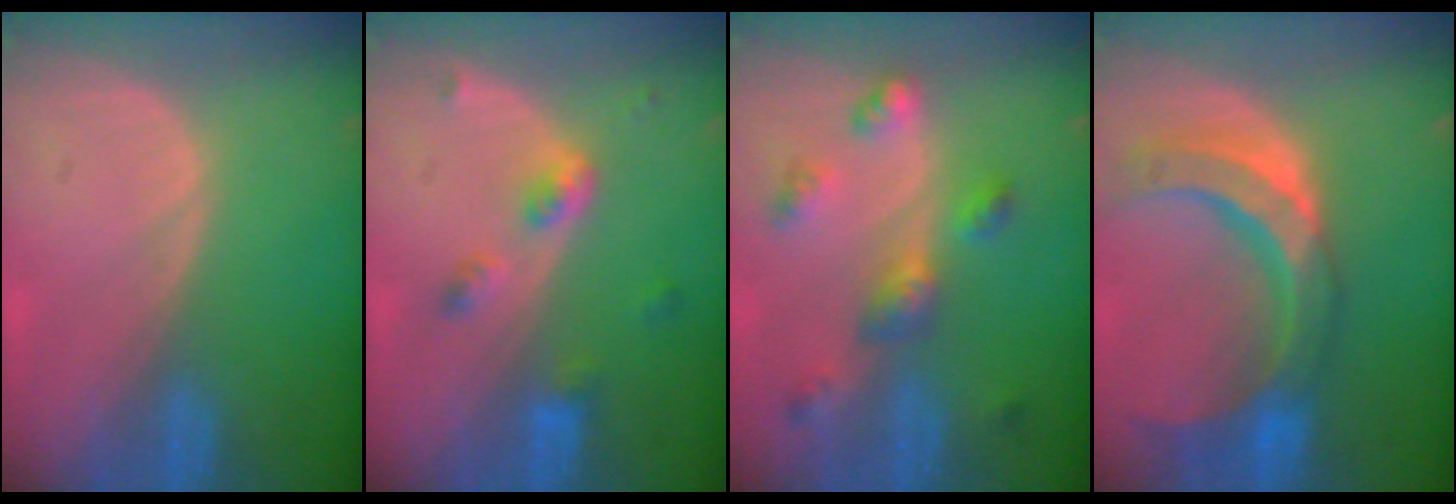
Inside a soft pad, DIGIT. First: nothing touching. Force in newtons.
{"total": 4.4, "press": 4.0, "slide": 1.9}
{"total": 6.4, "press": 5.7, "slide": 2.8}
{"total": 11.4, "press": 9.6, "slide": 6.0}